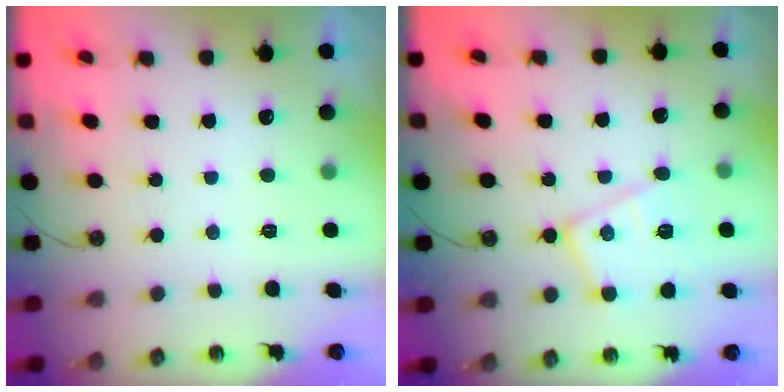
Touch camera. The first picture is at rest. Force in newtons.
{"total": 14.6, "press": 14.6, "slide": 1.2}